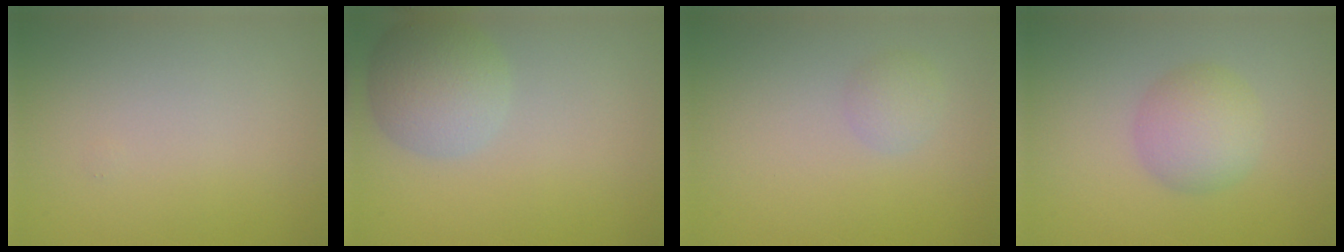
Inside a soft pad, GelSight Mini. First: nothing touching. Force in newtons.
{"total": 4.5, "press": 4.5, "slide": 0.1}
{"total": 1.3, "press": 1.3, "slide": 0.1}
{"total": 3.4, "press": 3.4, "slide": 0.1}